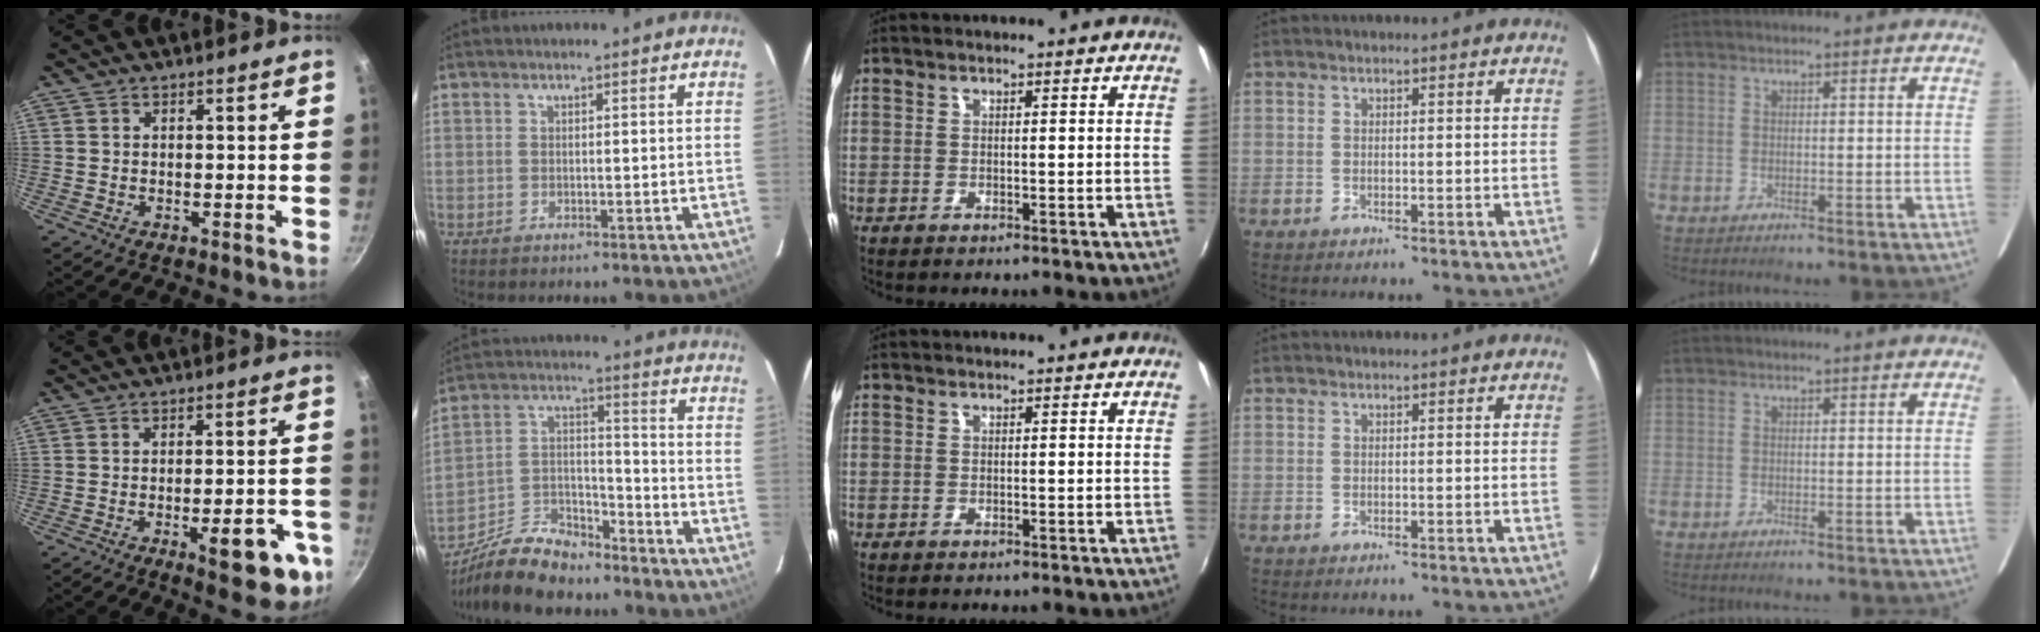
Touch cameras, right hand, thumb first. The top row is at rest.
{"thumb": {"total": 12.3, "force": [-5.1, 4.2, 10.4], "torque": [-0.102, 0.018, -0.060]}, "index": {"total": 14.5, "force": [-11.6, 6.1, 6.4], "torque": [-0.146, 0.018, -0.201]}}